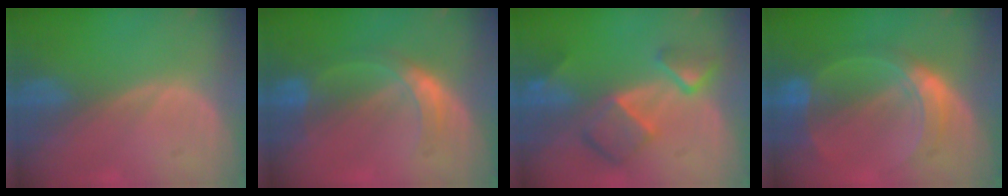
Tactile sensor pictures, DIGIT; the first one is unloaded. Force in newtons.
{"total": 5.5, "press": 5.1, "slide": 2.1}
{"total": 7.9, "press": 6.9, "slide": 3.9}
{"total": 7.1, "press": 7.1, "slide": 0.4}